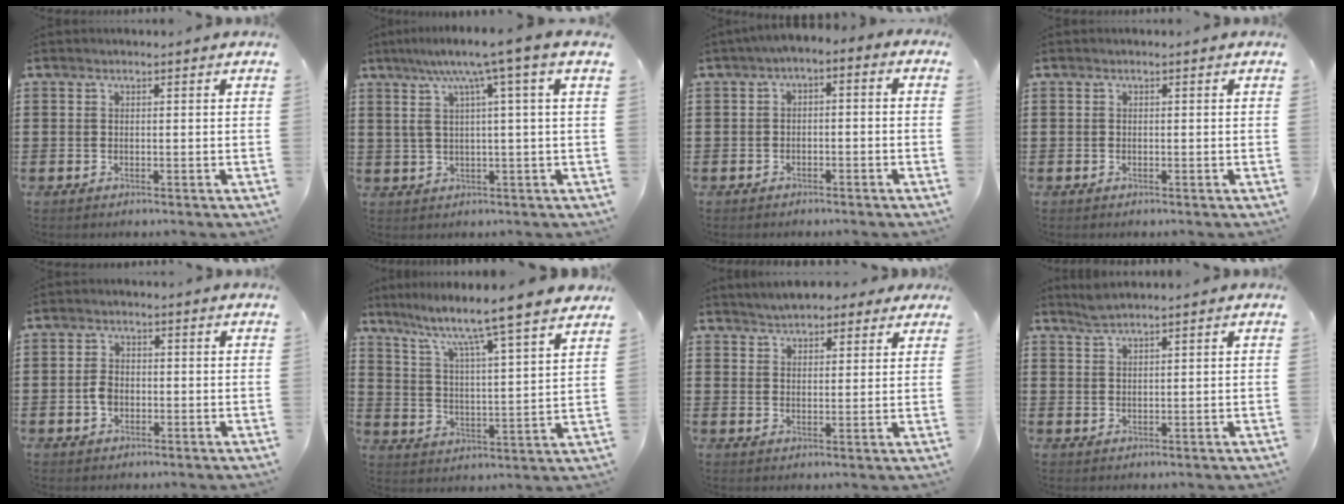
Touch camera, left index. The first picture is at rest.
{"total": 7.3, "force": [3.1, -0.6, 6.6], "torque": [-0.136, -0.006, 0.045]}
{"total": 3.1, "force": [-2.9, 0.8, 0.6], "torque": [-0.021, 0.004, -0.066]}
{"total": 0.0}
{"total": 2.9, "force": [-0.6, 2.0, 1.9], "torque": [-0.047, 0.002, -0.015]}
{"total": 7.7, "force": [6.6, -1.1, 3.8], "torque": [-0.092, -0.059, 0.098]}
{"total": 4.0, "force": [3.8, 1.2, 0.7], "torque": [-0.027, -0.005, 0.069]}
{"total": 2.0, "force": [1.8, 0.0, 0.7], "torque": [-0.019, 0.001, 0.034]}